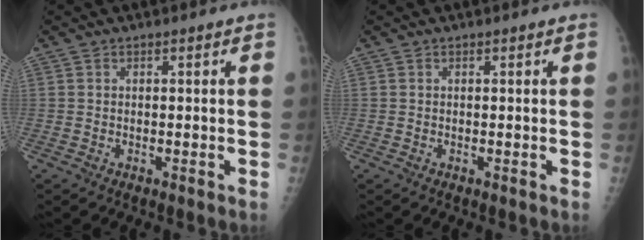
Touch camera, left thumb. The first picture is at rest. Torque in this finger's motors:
{"motor_torque": [0.00, 0.00, 0.00, 0.00, 0.00]}